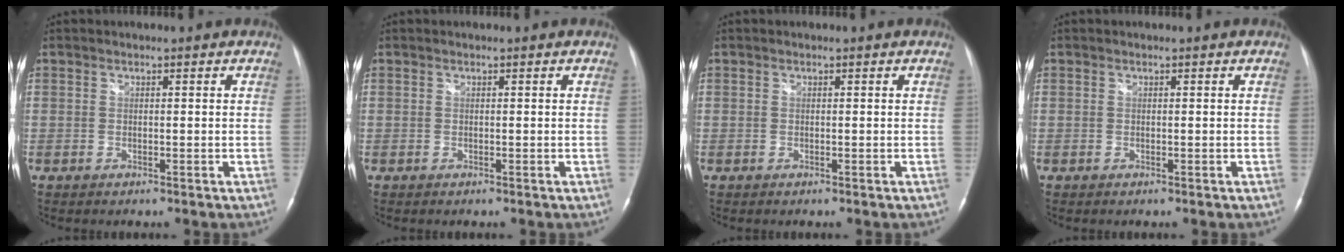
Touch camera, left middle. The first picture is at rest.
{"total": 0.0}
{"total": 0.0}
{"total": 0.0}